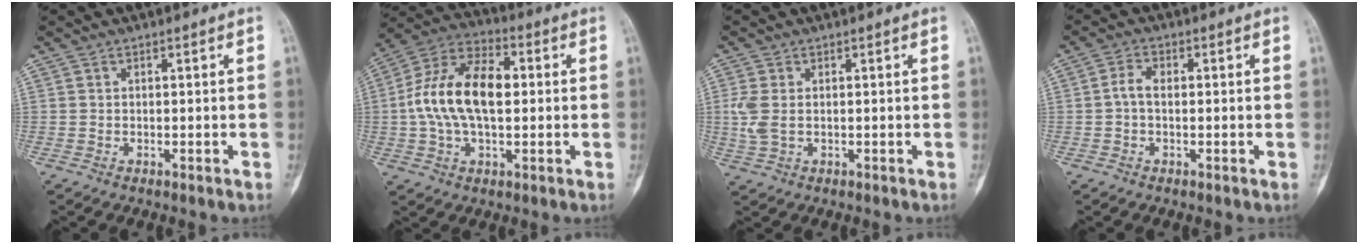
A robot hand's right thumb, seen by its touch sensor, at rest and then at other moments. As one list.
[{"total": 16.0, "force": [0.9, 8.9, 13.2], "torque": [-0.245, 0.030, 0.009]}, {"total": 4.2, "force": [0.2, 2.6, 3.3], "torque": [-0.099, 0.002, 0.007]}, {"total": 2.9, "force": [-0.1, 1.8, 2.3], "torque": [-0.043, 0.011, -0.008]}]